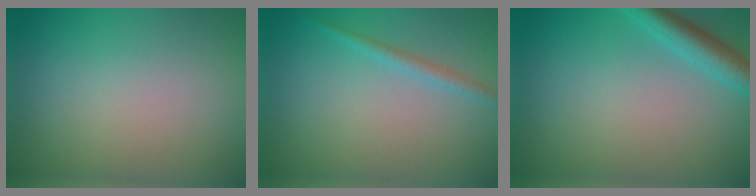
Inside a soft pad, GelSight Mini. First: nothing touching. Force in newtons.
{"total": 1.3, "press": 1.3, "slide": 0.1}
{"total": 3.5, "press": 3.5, "slide": 0.2}